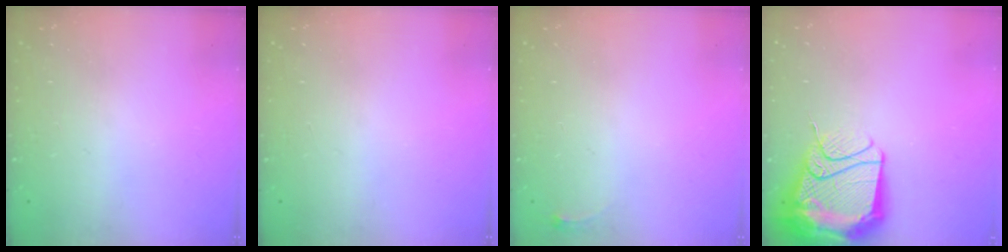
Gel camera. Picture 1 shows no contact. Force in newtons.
{"total": 1.0, "press": 0.0, "slide": 1.0}
{"total": 2.8, "press": 2.8, "slide": 0.4}
{"total": 24.0, "press": 20.5, "slide": 12.5}